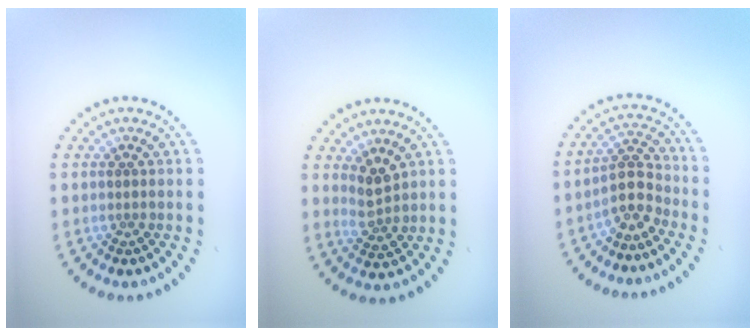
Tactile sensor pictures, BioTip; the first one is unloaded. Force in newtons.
{"total": 2.4, "press": 2.2, "slide": 1.1}
{"total": 3.0, "press": 2.6, "slide": 1.6}